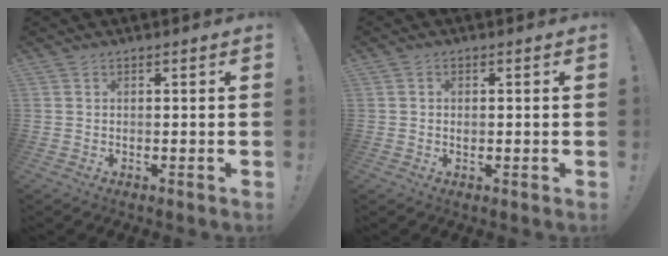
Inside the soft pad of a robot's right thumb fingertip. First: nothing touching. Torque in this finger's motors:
{"motor_torque": [0.31, 0.15, -0.27, 0.51, -0.10]}